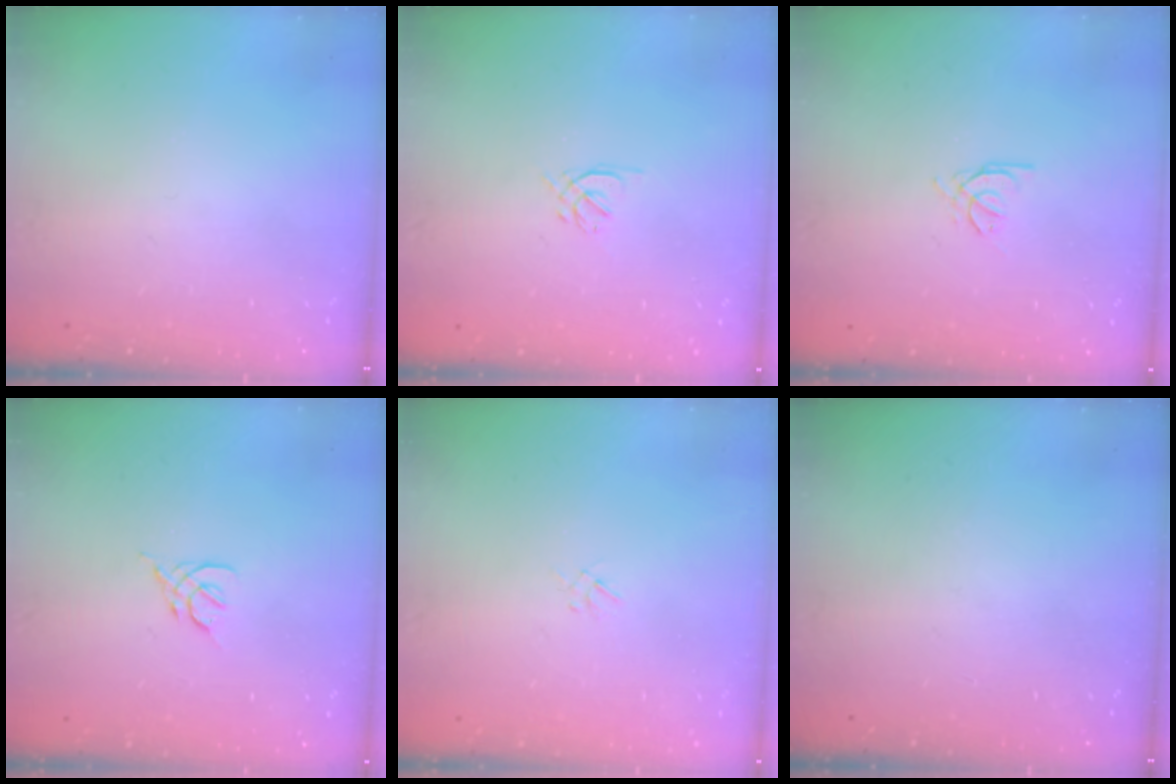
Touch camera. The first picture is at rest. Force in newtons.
{"total": 1.6, "press": 1.5, "slide": 0.5}
{"total": 1.2, "press": 1.1, "slide": 0.4}
{"total": 2.4, "press": 2.3, "slide": 0.6}
{"total": 1.0, "press": 0.9, "slide": 0.4}
{"total": 0.0}